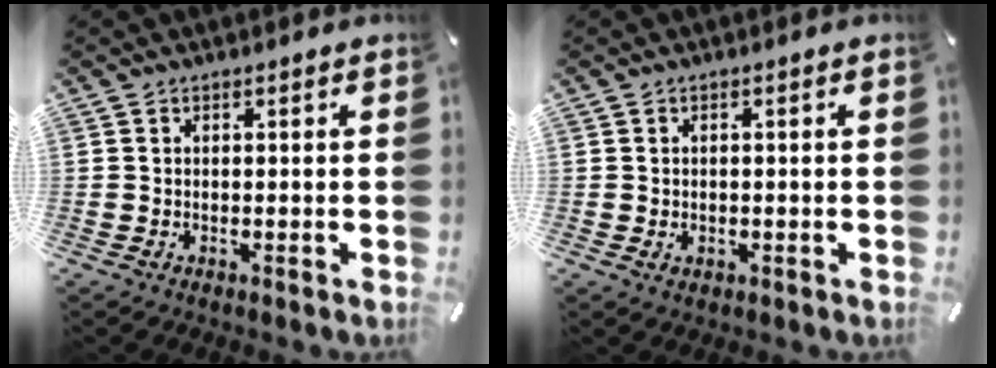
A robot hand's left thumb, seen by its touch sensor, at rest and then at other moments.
{"total": 0.9, "force": [-0.2, 0.8, 0.4], "torque": [-0.010, 0.004, -0.005]}